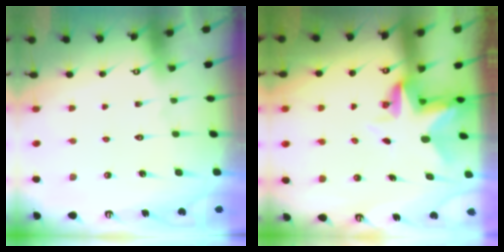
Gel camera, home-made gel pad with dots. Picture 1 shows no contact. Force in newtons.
{"total": 3.6, "press": 3.6, "slide": 0.1}